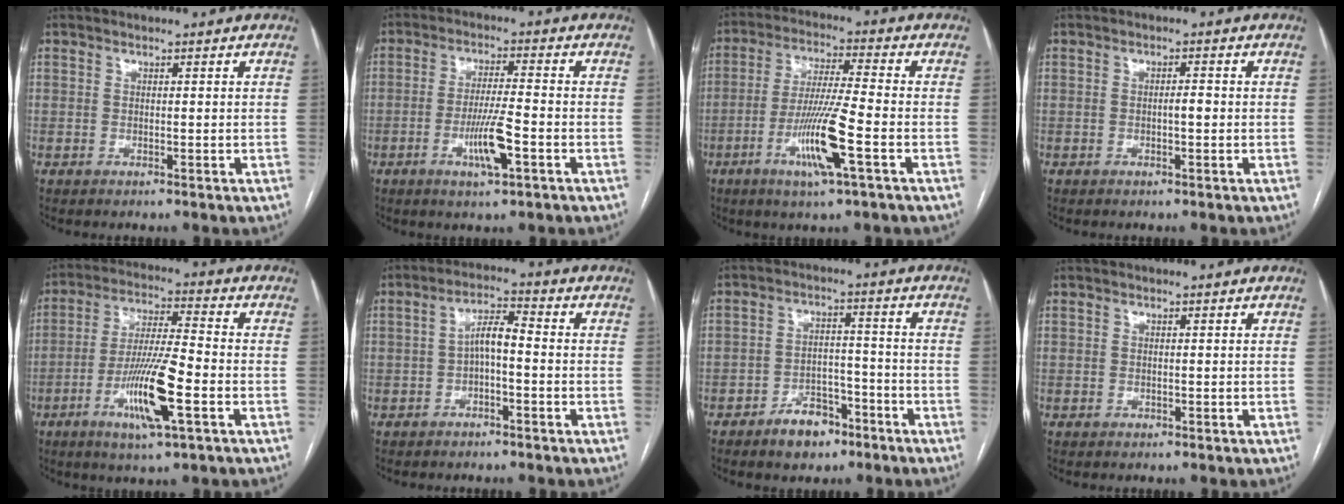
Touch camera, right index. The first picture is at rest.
{"total": 6.7, "force": [-2.7, 0.5, 6.2], "torque": [-0.117, -0.008, -0.049]}
{"total": 10.7, "force": [-4.0, -0.2, 9.9], "torque": [-0.194, -0.013, -0.077]}
{"total": 1.3, "force": [-0.3, 0.3, 1.2], "torque": [-0.019, 0.002, -0.006]}
{"total": 12.0, "force": [-4.4, 0.9, 11.1], "torque": [-0.214, -0.011, -0.081]}
{"total": 5.0, "force": [-0.8, 1.8, 4.6], "torque": [-0.083, 0.023, -0.016]}
{"total": 6.4, "force": [-4.4, 3.6, 2.9], "torque": [-0.049, 0.015, -0.067]}
{"total": 0.0}